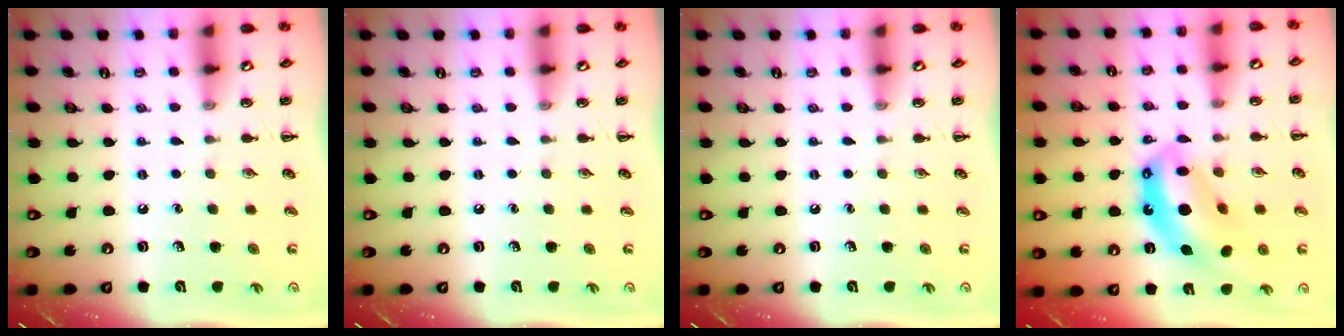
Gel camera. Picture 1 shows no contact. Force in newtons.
{"total": 0.0}
{"total": 0.0}
{"total": 13.3, "press": 12.8, "slide": 3.7}